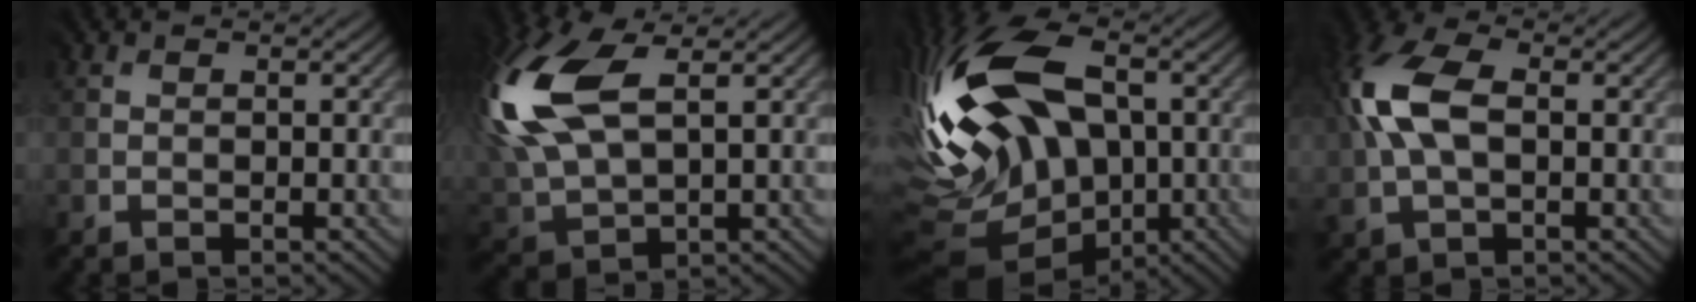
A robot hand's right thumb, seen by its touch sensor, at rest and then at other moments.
{"total": 15.3, "force": [5.2, 8.6, 11.5], "torque": [-0.312, 0.014, 0.104]}
{"total": 18.4, "force": [1.0, 11.3, 14.6], "torque": [-0.304, 0.004, 0.021]}
{"total": 10.1, "force": [1.8, 5.9, 8.0], "torque": [-0.207, 0.014, 0.027]}